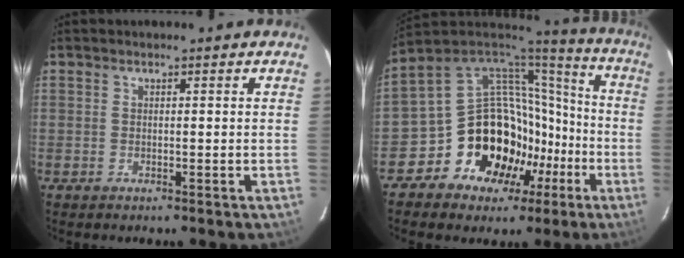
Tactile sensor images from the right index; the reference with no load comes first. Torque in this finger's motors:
{"motor_torque": [2.10, -0.04, 1.00, 0.08]}